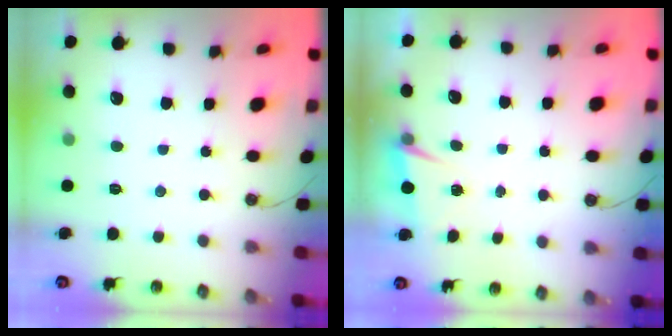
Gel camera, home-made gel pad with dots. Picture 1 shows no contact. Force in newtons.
{"total": 2.3, "press": 2.0, "slide": 1.1}